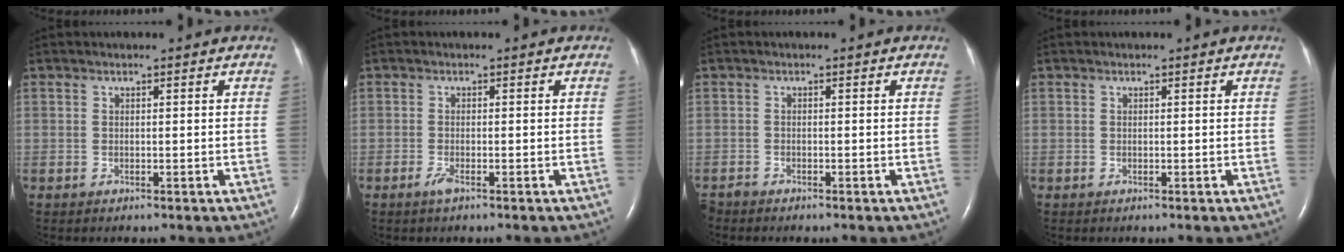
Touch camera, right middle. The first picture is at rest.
{"total": 1.2, "force": [-0.8, 0.1, 0.9], "torque": [-0.025, -0.003, -0.016]}
{"total": 0.9, "force": [-0.9, 0.1, 0.0], "torque": [-0.003, -0.003, -0.016]}
{"total": 0.0}